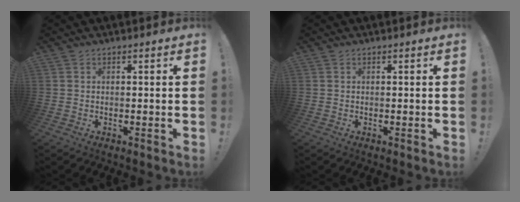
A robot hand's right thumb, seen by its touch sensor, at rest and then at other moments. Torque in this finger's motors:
{"motor_torque": [-0.08, -0.06, -0.07, 0.09, 0.03]}